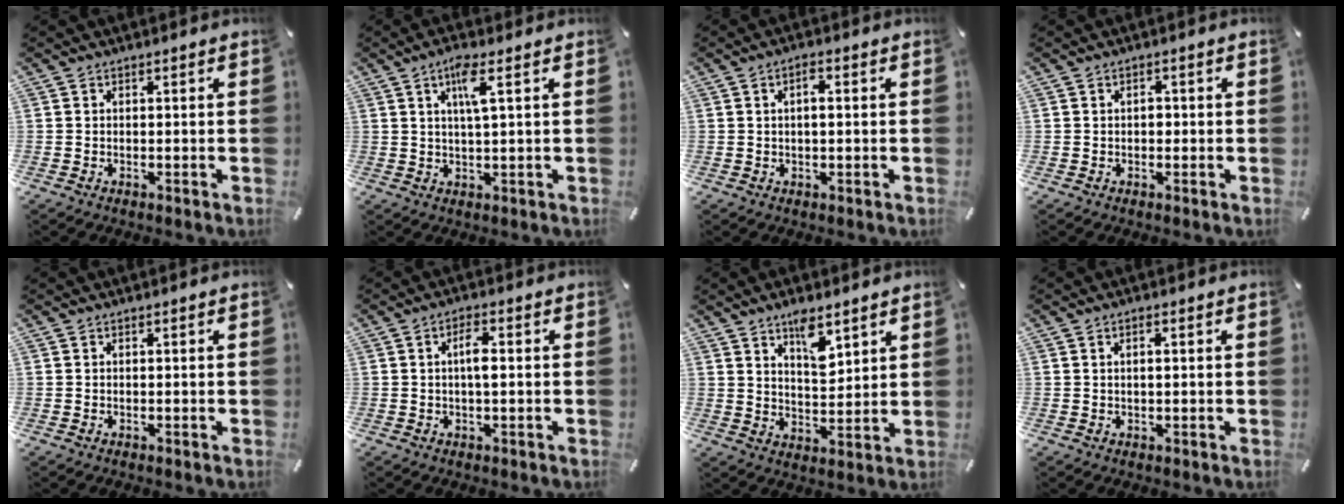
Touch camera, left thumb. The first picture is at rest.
{"total": 5.1, "force": [2.0, 0.4, 4.7], "torque": [-0.096, 0.002, 0.031]}
{"total": 2.6, "force": [0.4, 1.2, 2.3], "torque": [-0.046, 0.008, 0.004]}
{"total": 1.4, "force": [-0.1, 1.1, 0.9], "torque": [-0.010, 0.001, -0.005]}
{"total": 0.0}
{"total": 3.9, "force": [0.1, 1.2, 3.8], "torque": [-0.064, 0.004, -0.003]}
{"total": 8.0, "force": [5.5, 3.7, 4.5], "torque": [-0.056, -0.033, 0.092]}
{"total": 1.3, "force": [0.3, 0.4, 1.2], "torque": [-0.023, 0.002, 0.004]}